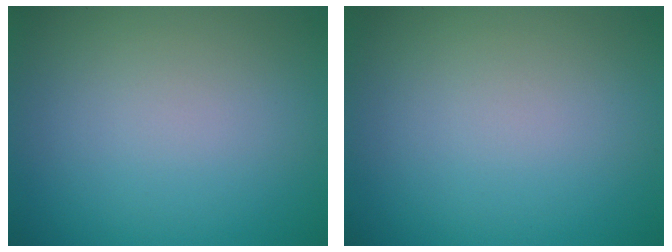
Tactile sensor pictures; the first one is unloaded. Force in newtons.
{"total": 0.0}